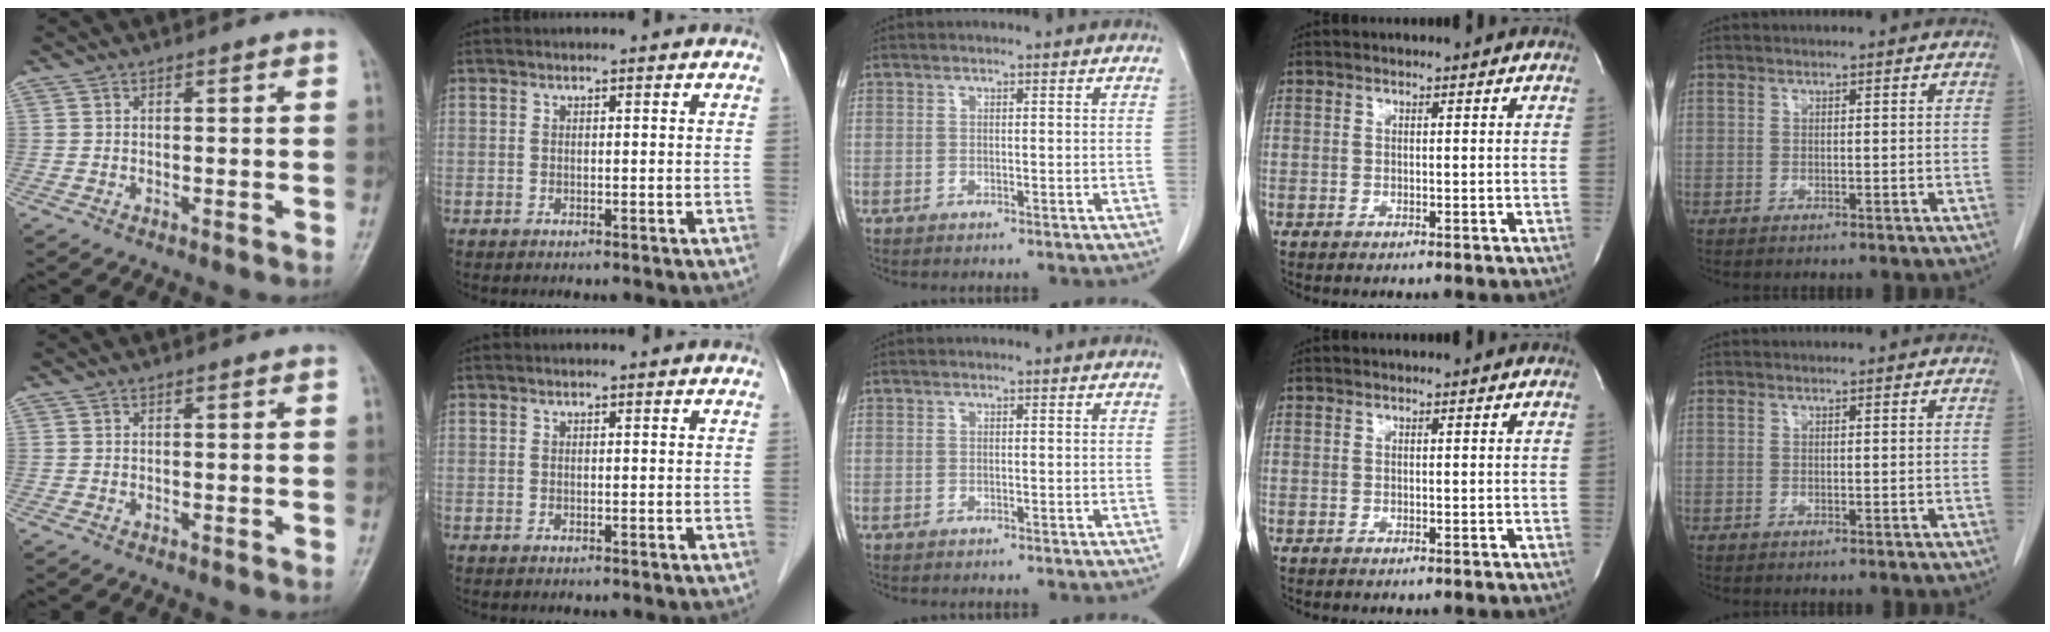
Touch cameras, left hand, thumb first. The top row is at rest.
{}